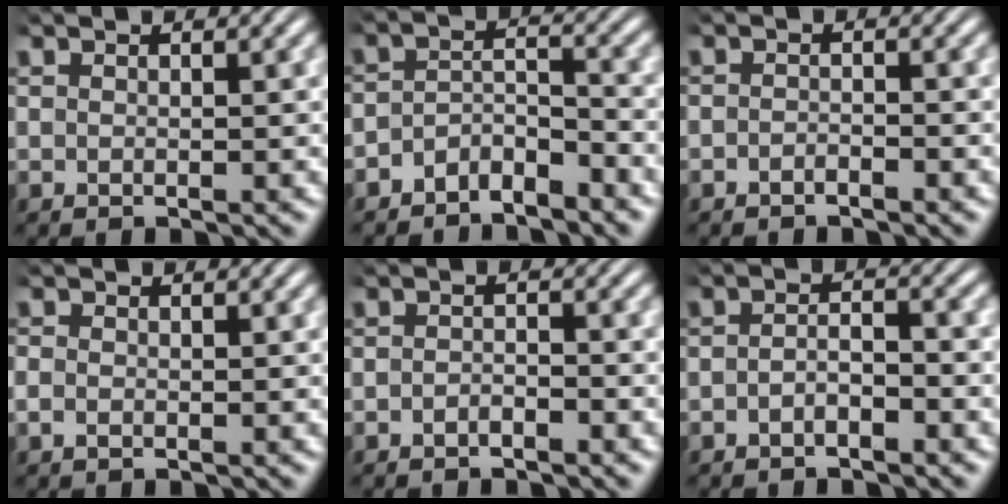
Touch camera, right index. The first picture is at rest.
{"total": 3.6, "force": [-3.1, 1.4, 1.1], "torque": [-0.014, -0.009, -0.057]}
{"total": 1.2, "force": [-1.2, 0.2, 0.2], "torque": [-0.003, -0.002, -0.024]}
{"total": 1.3, "force": [-0.6, 1.0, 0.7], "torque": [-0.022, -0.010, -0.009]}
{"total": 1.4, "force": [-1.3, 0.3, 0.5], "torque": [-0.002, 0.000, -0.027]}
{"total": 2.3, "force": [-1.6, 0.9, 1.3], "torque": [-0.020, -0.007, -0.029]}